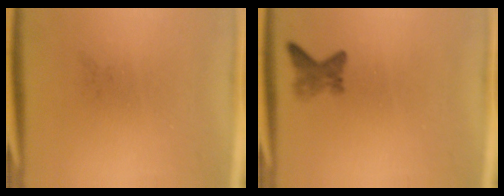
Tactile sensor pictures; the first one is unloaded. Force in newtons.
{"total": 2.0}